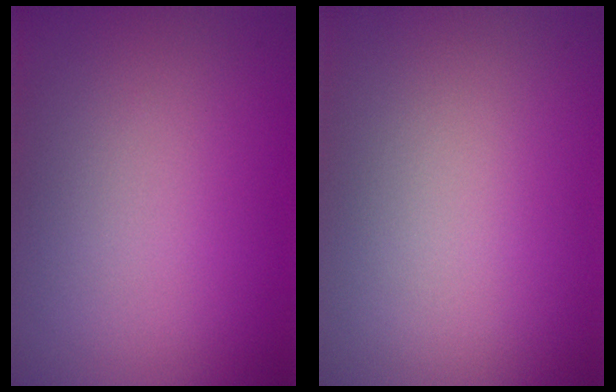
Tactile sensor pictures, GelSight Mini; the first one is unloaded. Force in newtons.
{"total": 0.0}